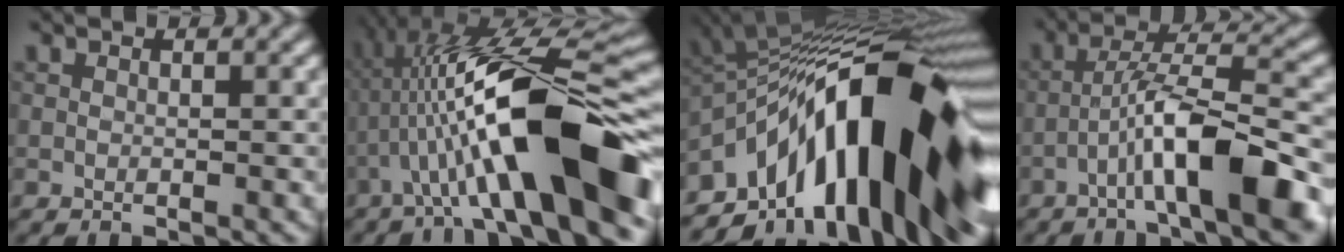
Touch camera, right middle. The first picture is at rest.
{"total": 13.3, "force": [-2.7, 3.1, 12.6], "torque": [-0.213, 0.041, -0.037]}
{"total": 16.8, "force": [-4.2, 7.2, 14.6], "torque": [-0.208, 0.054, -0.092]}
{"total": 9.0, "force": [-4.1, 1.5, 7.9], "torque": [-0.145, 0.034, -0.065]}